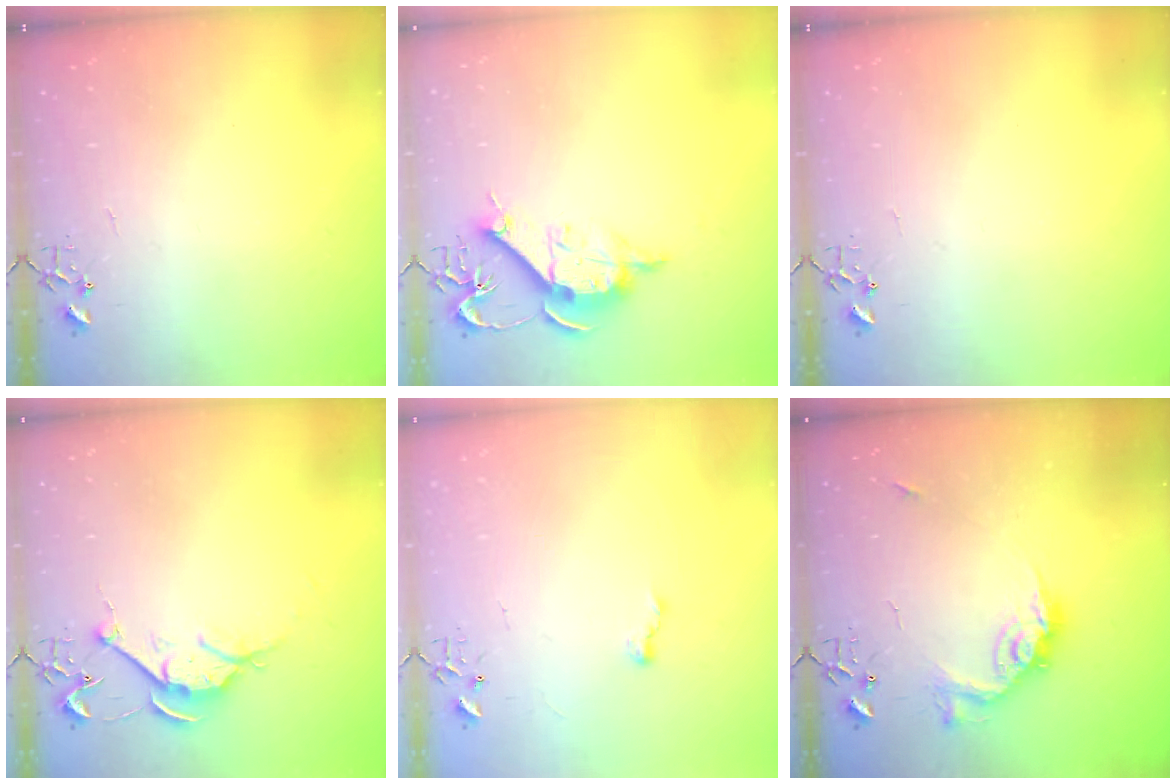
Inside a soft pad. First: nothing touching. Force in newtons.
{"total": 11.7, "press": 11.7, "slide": 0.6}
{"total": 0.0}
{"total": 7.9, "press": 7.8, "slide": 0.9}
{"total": 5.7, "press": 5.6, "slide": 0.7}
{"total": 14.2, "press": 14.2, "slide": 1.3}